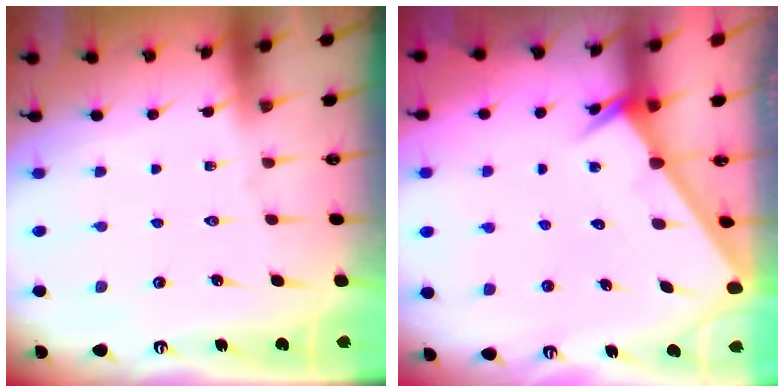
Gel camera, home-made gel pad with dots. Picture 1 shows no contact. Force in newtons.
{"total": 2.6, "press": 2.6, "slide": 0.0}